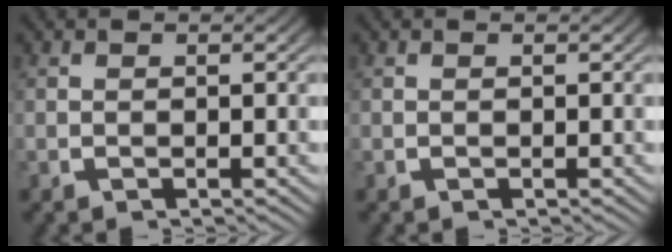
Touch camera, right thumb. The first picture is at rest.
{"total": 0.0}